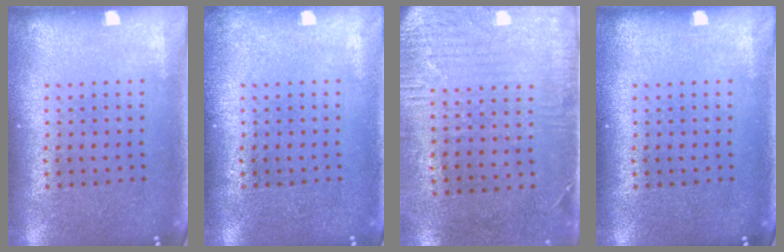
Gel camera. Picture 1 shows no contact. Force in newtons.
{"total": 0.6, "press": 0.6, "slide": 0.2}
{"total": 2.9, "press": 2.3, "slide": 1.7}
{"total": 0.0}